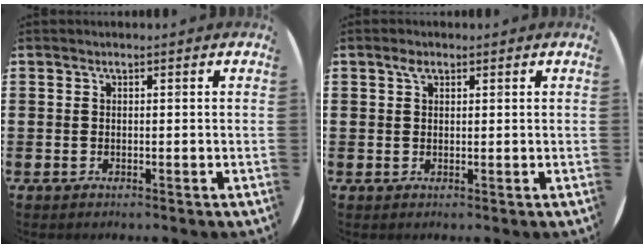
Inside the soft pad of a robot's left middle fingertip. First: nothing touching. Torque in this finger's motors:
{"motor_torque": [0.66, -0.35, -0.07, 0.01]}